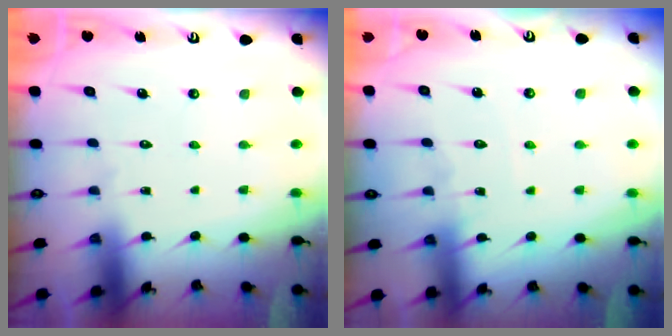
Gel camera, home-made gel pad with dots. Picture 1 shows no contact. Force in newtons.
{"total": 7.3, "press": 7.3, "slide": 0.6}